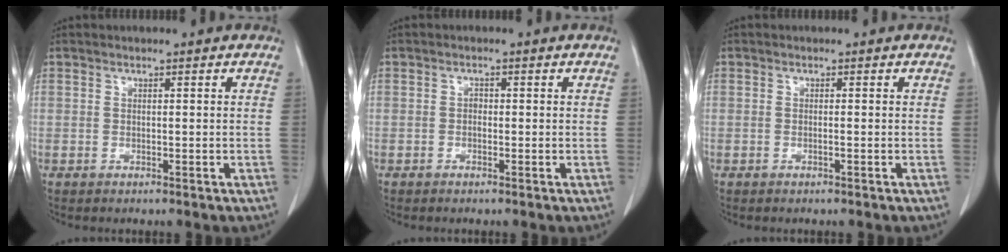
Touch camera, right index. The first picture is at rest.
{"total": 0.7, "force": [-0.1, 0.5, 0.5], "torque": [-0.004, 0.005, -0.002]}
{"total": 0.0}